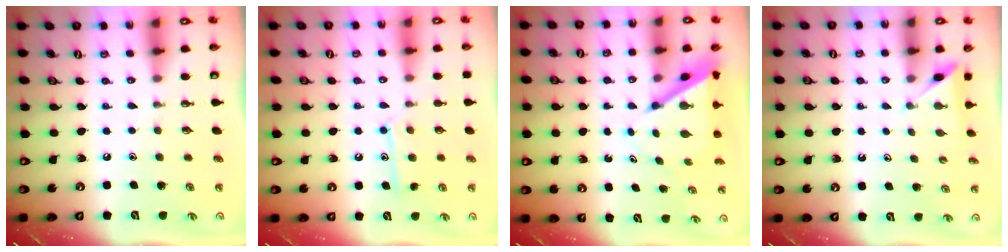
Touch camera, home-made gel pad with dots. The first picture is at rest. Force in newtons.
{"total": 10.8, "press": 10.8, "slide": 0.9}
{"total": 6.4, "press": 6.4, "slide": 0.6}
{"total": 2.1, "press": 2.1, "slide": 0.2}